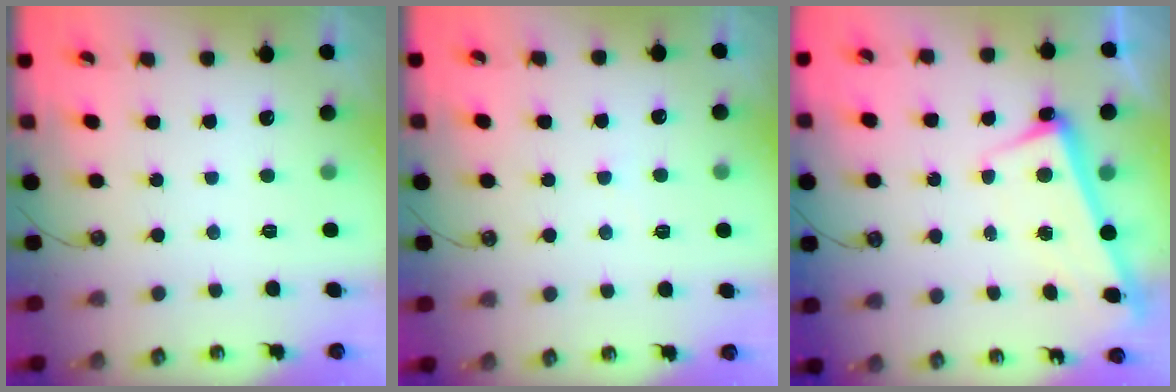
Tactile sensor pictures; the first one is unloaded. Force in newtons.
{"total": 6.0, "press": 6.0, "slide": 0.3}
{"total": 2.7, "press": 2.5, "slide": 1.0}